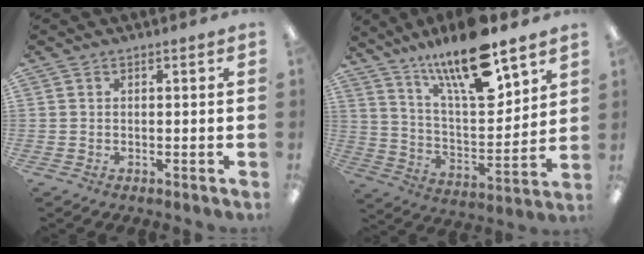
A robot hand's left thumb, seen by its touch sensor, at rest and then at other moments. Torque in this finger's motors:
{"motor_torque": [0.54, 0.61, 1.43, -1.35, 0.16]}